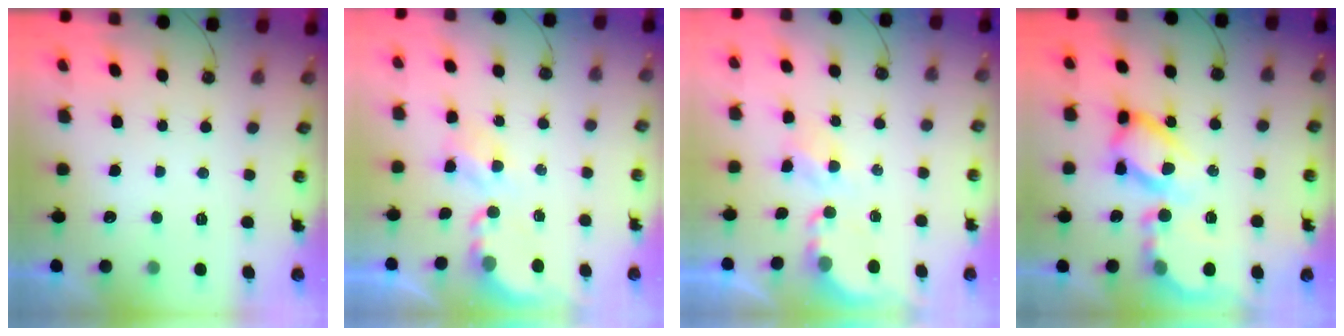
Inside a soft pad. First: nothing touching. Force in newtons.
{"total": 3.9, "press": 3.9, "slide": 0.1}
{"total": 3.5, "press": 3.5, "slide": 0.3}
{"total": 16.9, "press": 16.8, "slide": 1.5}